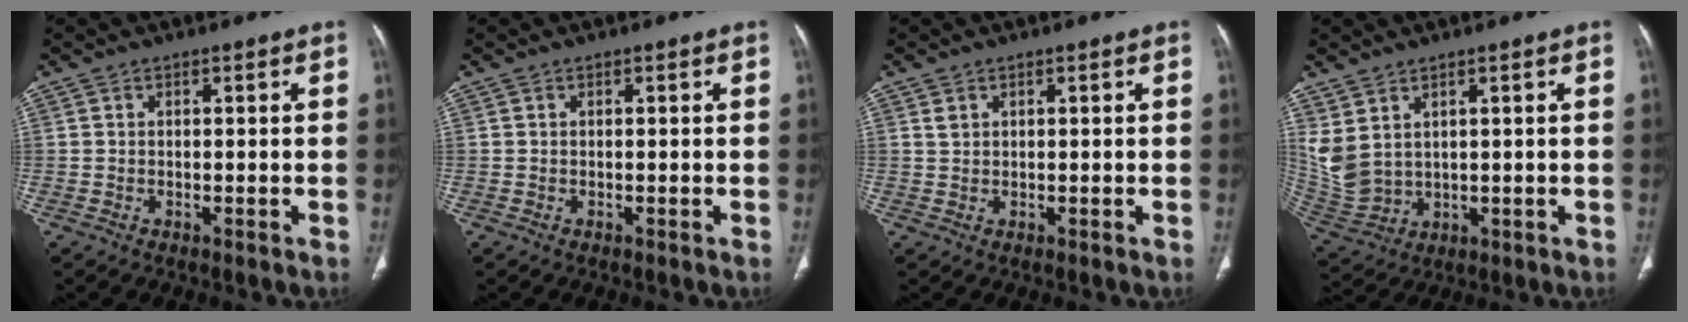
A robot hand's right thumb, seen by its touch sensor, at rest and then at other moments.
{"total": 0.0}
{"total": 1.1, "force": [0.7, 0.8, 0.4], "torque": [-0.003, 0.003, 0.017]}
{"total": 8.6, "force": [3.6, 5.4, 5.6], "torque": [-0.119, -0.014, 0.095]}